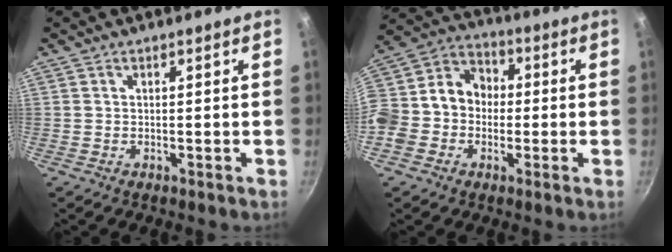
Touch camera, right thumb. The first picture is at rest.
{"total": 15.7, "force": [-2.3, 13.1, 8.3], "torque": [-0.135, 0.053, -0.060]}